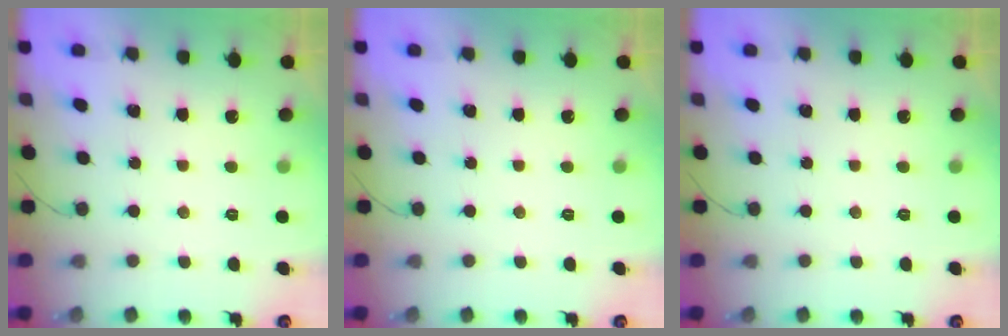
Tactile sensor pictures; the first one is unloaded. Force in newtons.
{"total": 0.0}
{"total": 0.0}